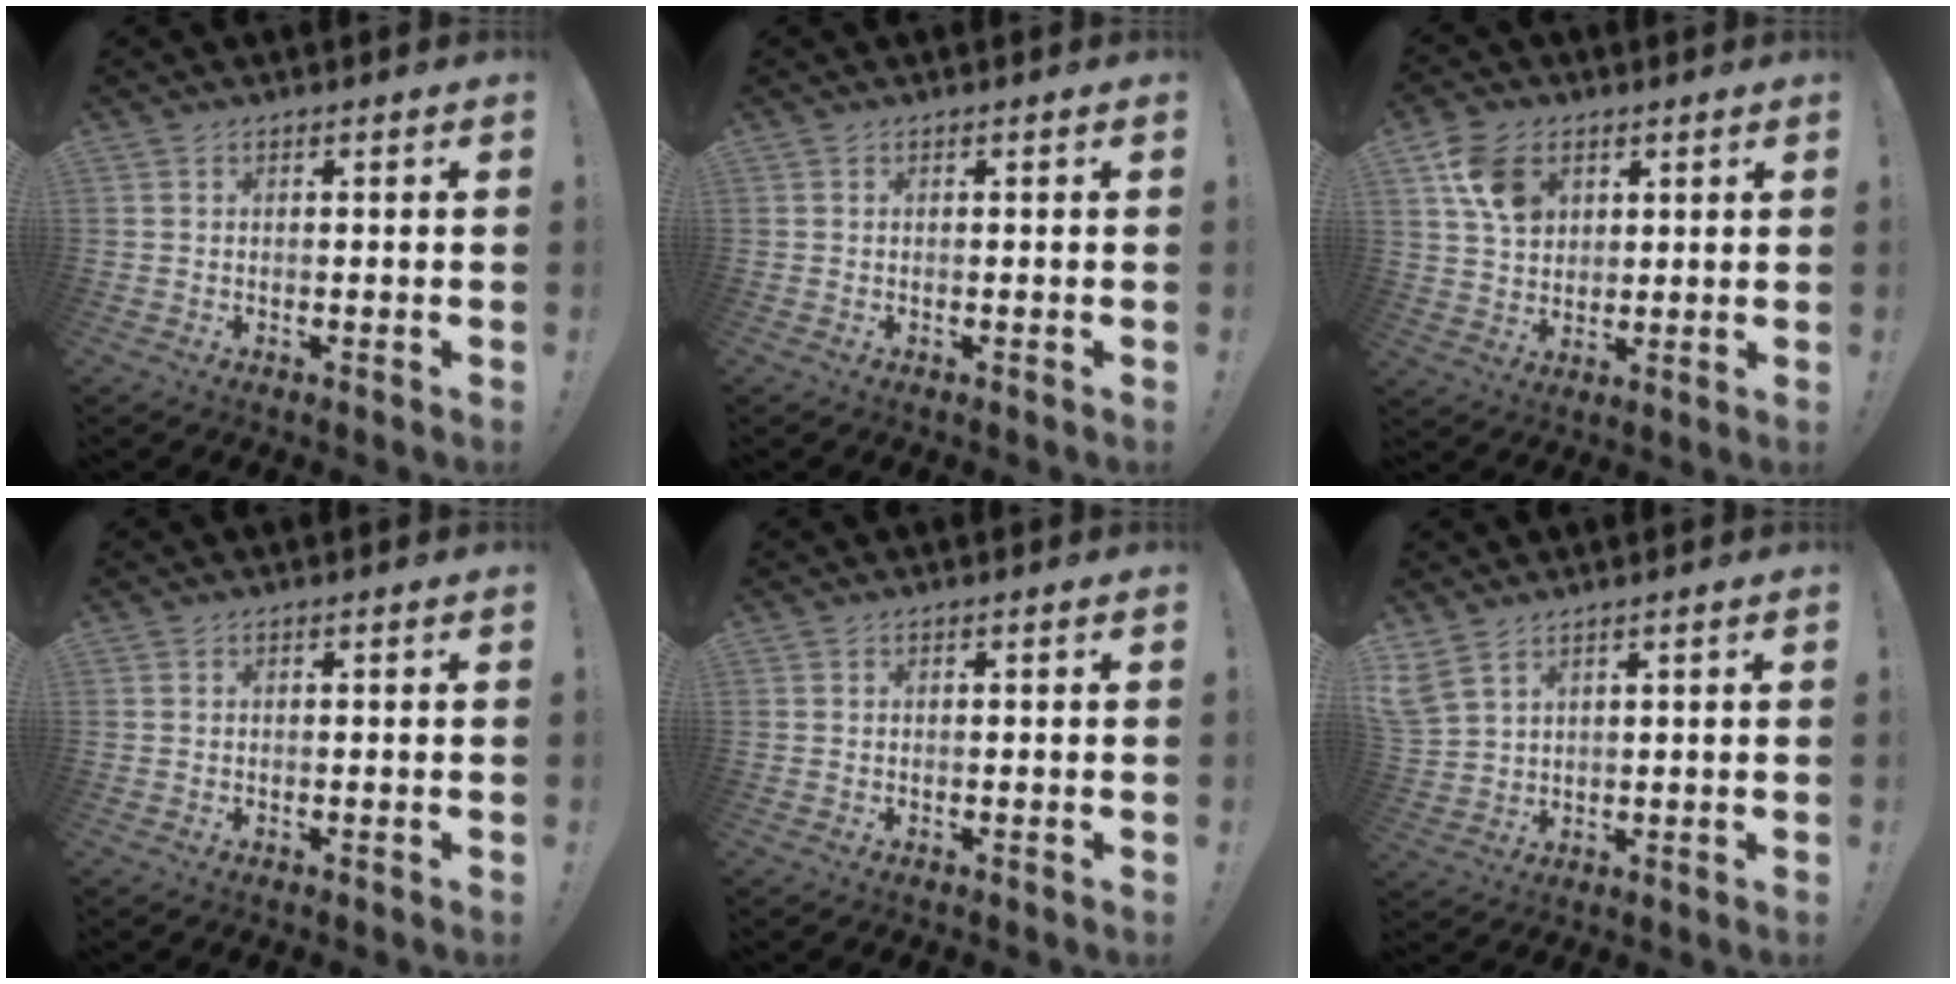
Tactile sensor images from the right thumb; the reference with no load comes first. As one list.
[{"total": 0.0}, {"total": 11.2, "force": [5.0, 8.2, 5.8], "torque": [-0.080, -0.014, 0.099]}, {"total": 0.0}, {"total": 0.0}, {"total": 4.6, "force": [3.4, 2.3, 2.1], "torque": [-0.058, -0.010, 0.070]}]